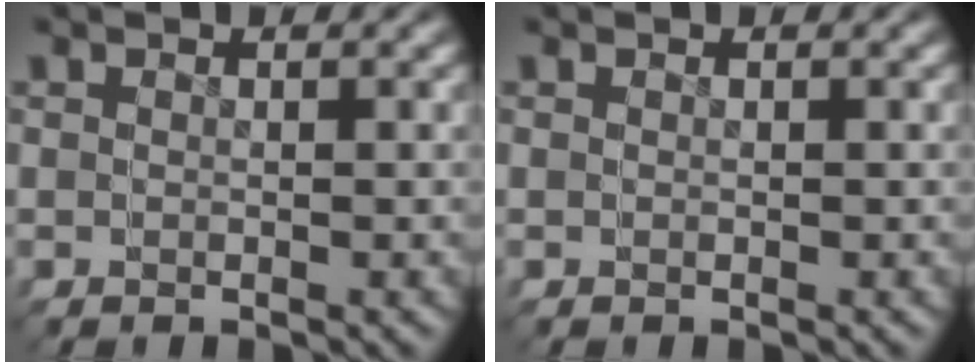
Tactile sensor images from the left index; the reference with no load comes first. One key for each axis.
{"total": 0.0}